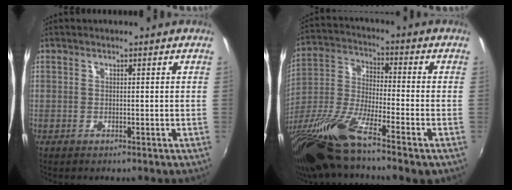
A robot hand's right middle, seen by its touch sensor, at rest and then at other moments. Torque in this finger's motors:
{"motor_torque": [1.02, -1.12, 0.33, 0.21]}